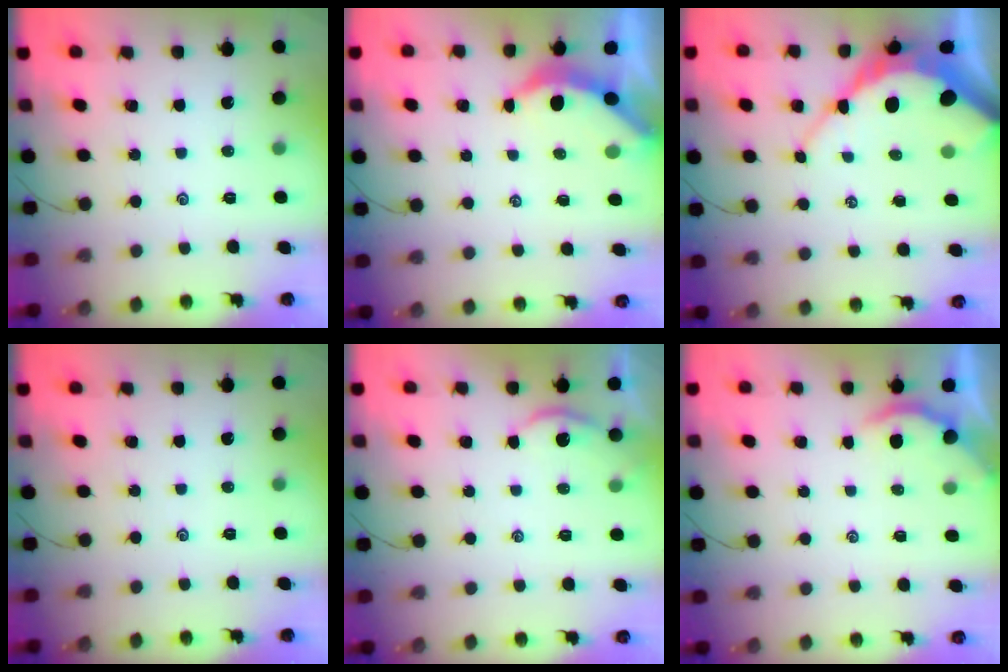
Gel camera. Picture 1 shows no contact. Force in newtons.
{"total": 3.8, "press": 3.8, "slide": 0.5}
{"total": 12.5, "press": 12.5, "slide": 1.1}
{"total": 0.0}
{"total": 3.2, "press": 3.2, "slide": 0.2}
{"total": 1.8, "press": 1.7, "slide": 0.3}